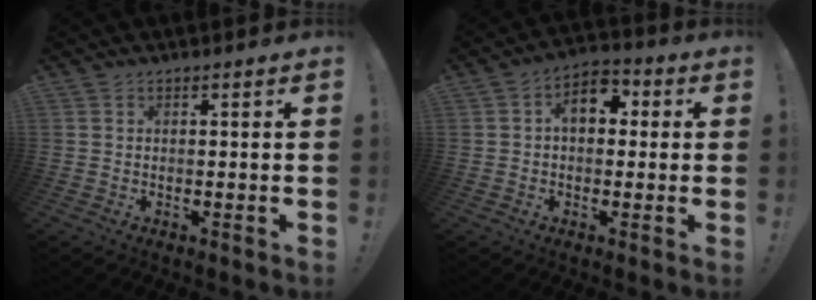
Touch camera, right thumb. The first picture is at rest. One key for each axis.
{"total": 9.0, "fx": 1.7, "fy": 6.0, "fz": 6.4, "tx": -0.092, "ty": 0.009, "tz": 0.031}